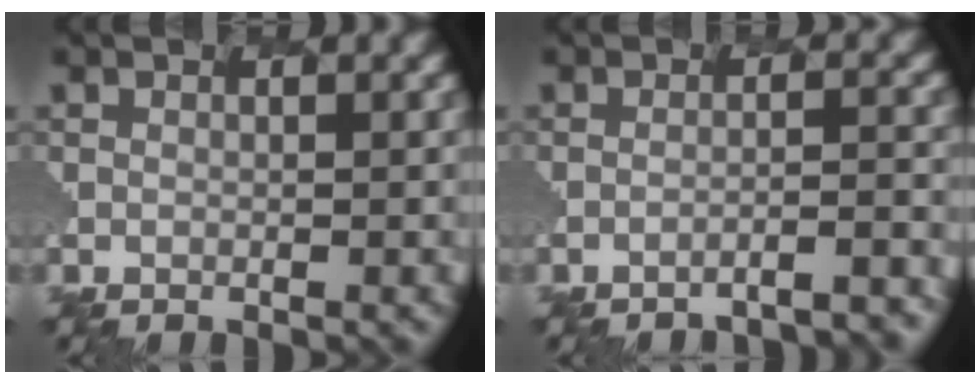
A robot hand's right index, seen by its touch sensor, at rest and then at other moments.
{"total": 3.3, "force": [-3.0, 0.2, 1.5], "torque": [-0.026, 0.007, -0.043]}